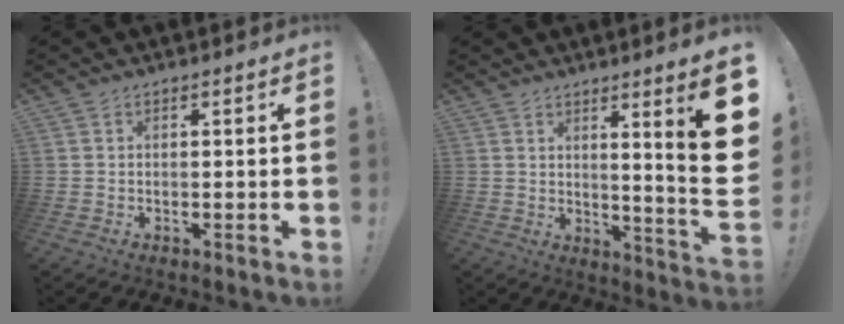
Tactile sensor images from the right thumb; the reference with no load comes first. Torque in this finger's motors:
{"motor_torque": [0.17, 0.68, 1.26, 0.50, 0.09]}